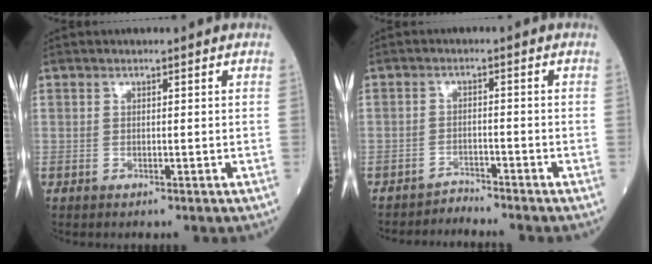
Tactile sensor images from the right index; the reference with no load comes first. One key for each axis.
{"total": 2.8, "fx": -2.6, "fy": -0.7, "fz": -1.0, "tx": 0.022, "ty": -0.009, "tz": -0.042}